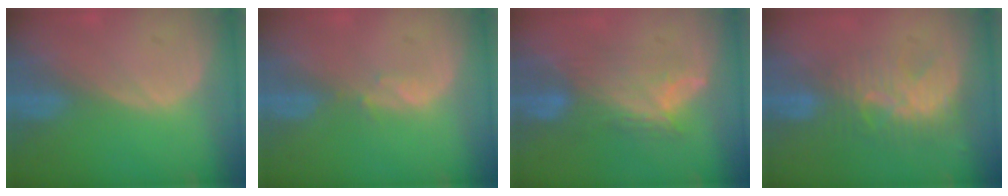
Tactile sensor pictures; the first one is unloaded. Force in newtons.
{"total": 1.1, "press": 1.1, "slide": 0.2}
{"total": 7.3, "press": 7.1, "slide": 1.7}
{"total": 9.0, "press": 7.7, "slide": 4.6}